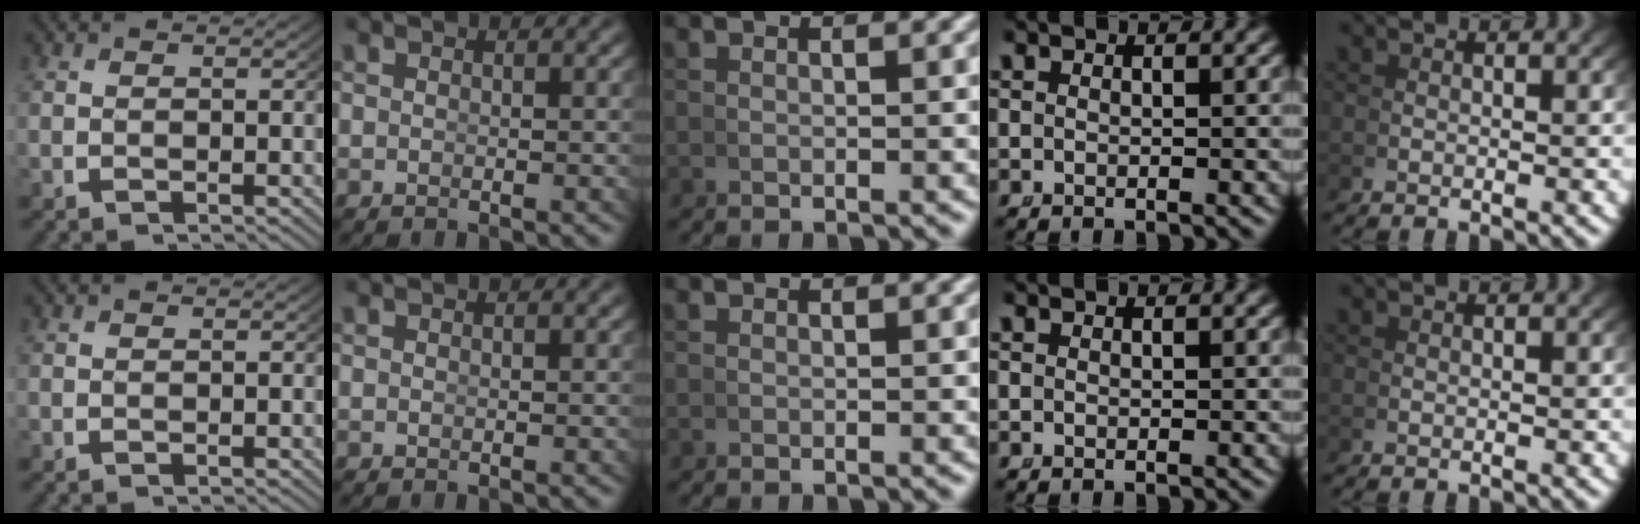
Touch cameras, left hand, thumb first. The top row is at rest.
{}